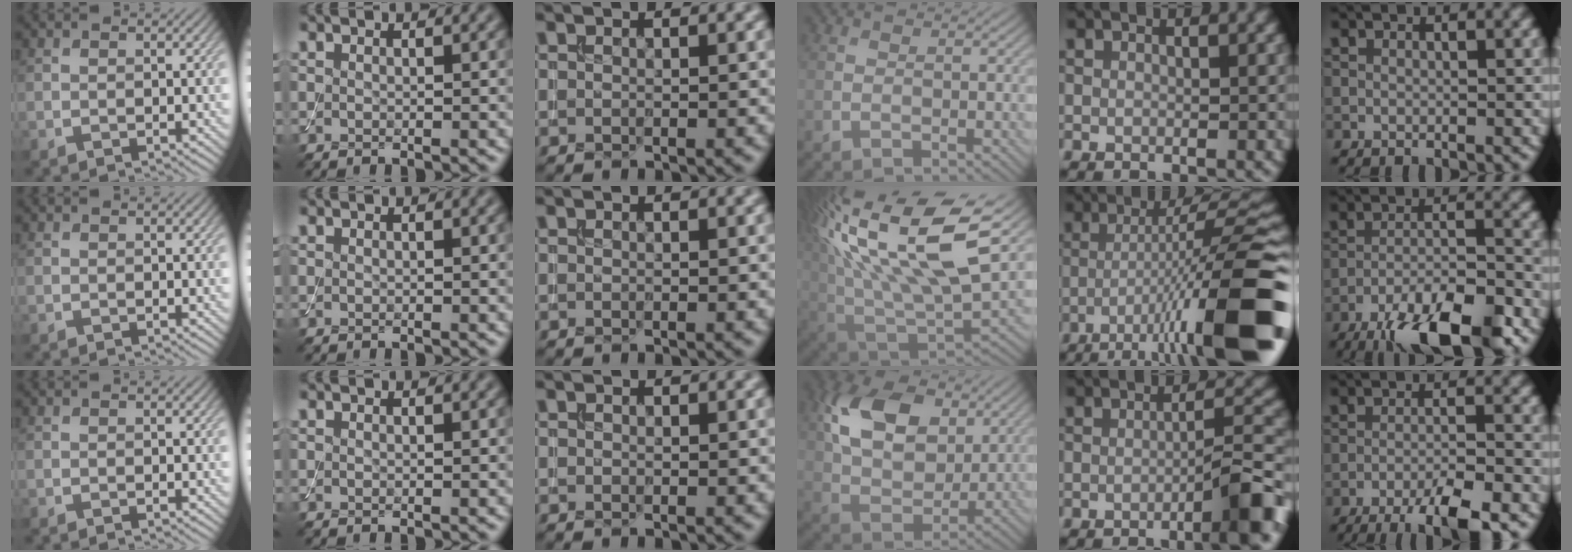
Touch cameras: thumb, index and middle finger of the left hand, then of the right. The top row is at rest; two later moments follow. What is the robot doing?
{"motion": "assemble", "object": "toy tower of hanoi"}